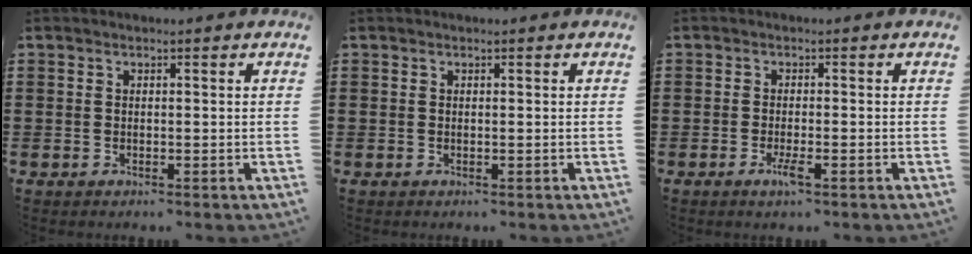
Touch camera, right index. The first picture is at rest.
{"total": 0.0}
{"total": 2.2, "force": [-1.2, 0.2, 1.9], "torque": [-0.046, -0.009, -0.025]}